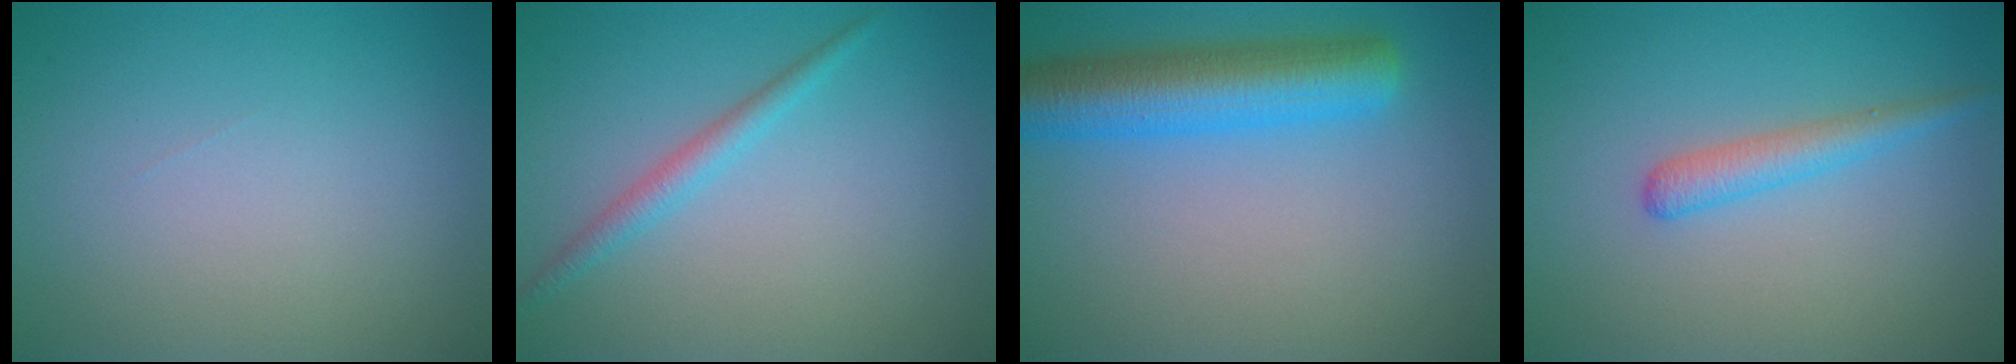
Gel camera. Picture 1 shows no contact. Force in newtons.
{"total": 1.8, "press": 1.8, "slide": 0.1}
{"total": 6.8, "press": 6.8, "slide": 0.3}
{"total": 2.2, "press": 2.2, "slide": 0.1}